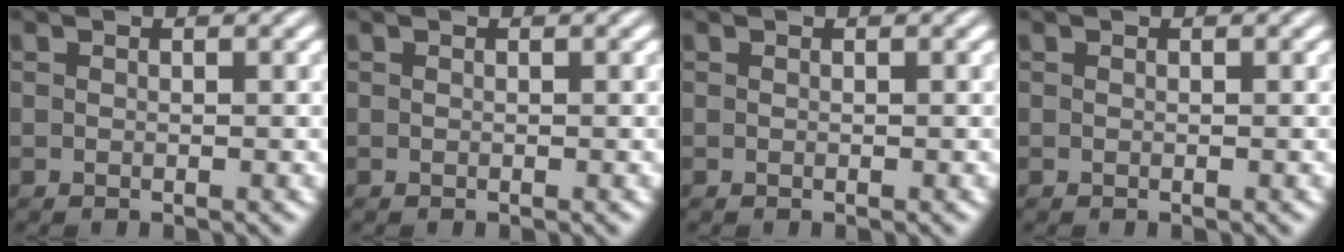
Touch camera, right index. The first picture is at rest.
{"total": 0.0}
{"total": 0.0}
{"total": 0.0}